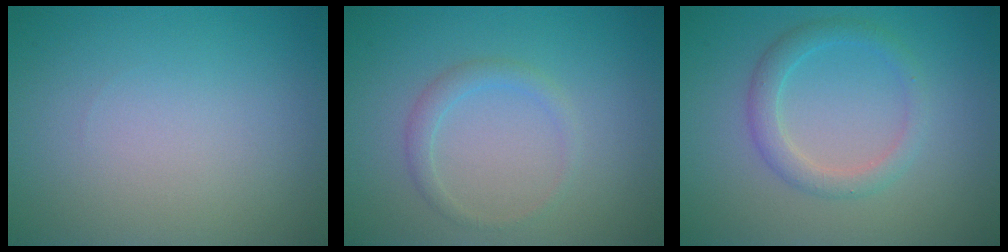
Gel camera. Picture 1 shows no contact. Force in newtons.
{"total": 1.5, "press": 1.5, "slide": 0.1}
{"total": 2.4, "press": 2.4, "slide": 0.1}